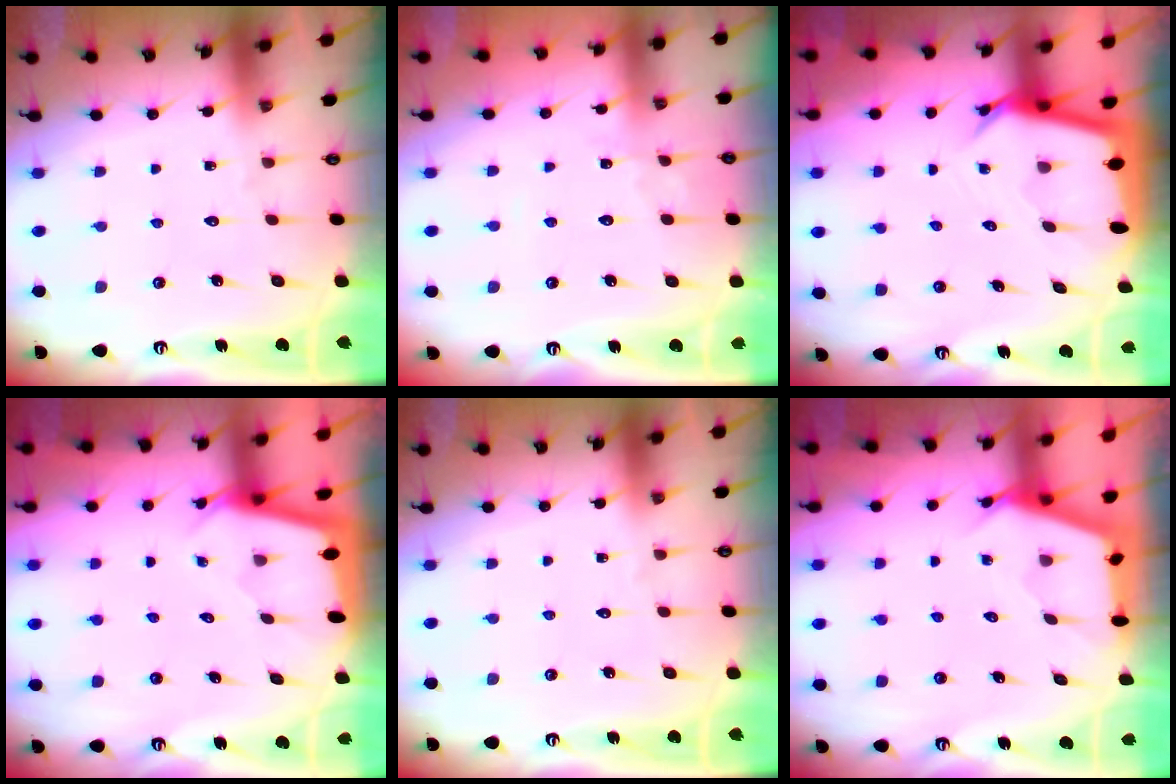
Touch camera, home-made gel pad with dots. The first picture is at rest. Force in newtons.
{"total": 2.2, "press": 2.2, "slide": 0.3}
{"total": 4.6, "press": 4.6, "slide": 0.4}
{"total": 2.0, "press": 2.0, "slide": 0.1}
{"total": 0.0}
{"total": 2.7, "press": 2.7, "slide": 0.3}